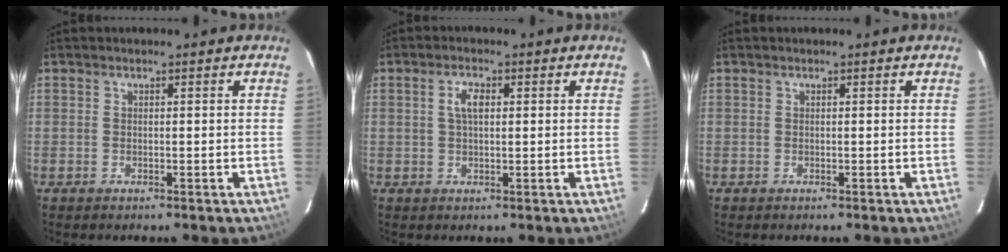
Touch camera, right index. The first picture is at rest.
{"total": 3.2, "force": [0.8, 1.4, 2.8], "torque": [-0.054, 0.007, 0.015]}
{"total": 0.0}